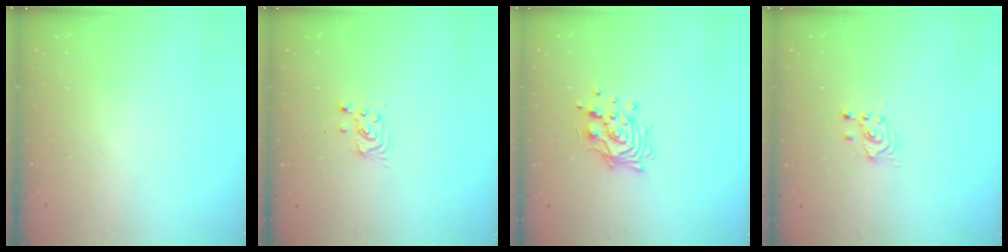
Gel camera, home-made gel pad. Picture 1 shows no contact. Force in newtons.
{"total": 3.3, "press": 3.3, "slide": 0.4}
{"total": 11.7, "press": 11.7, "slide": 0.9}
{"total": 2.7, "press": 2.7, "slide": 0.3}